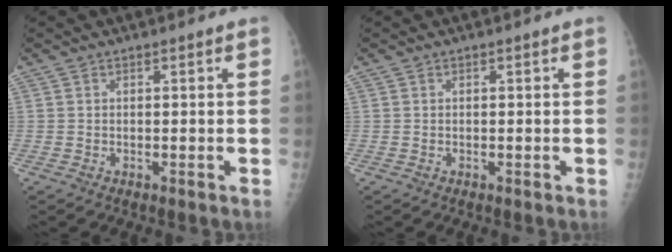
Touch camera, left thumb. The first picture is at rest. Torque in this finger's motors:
{"motor_torque": [-0.03, 0.03, 0.02, -0.02, 0.00]}